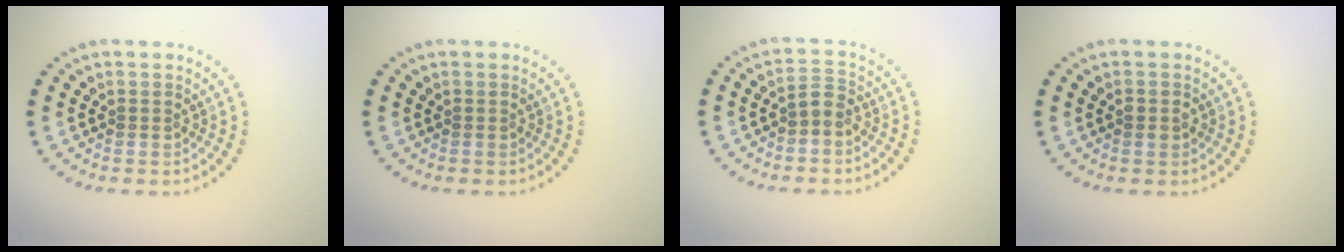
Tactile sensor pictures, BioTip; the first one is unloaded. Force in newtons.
{"total": 0.0}
{"total": 1.6, "press": 1.4, "slide": 0.9}
{"total": 1.3, "press": 1.3, "slide": 0.1}